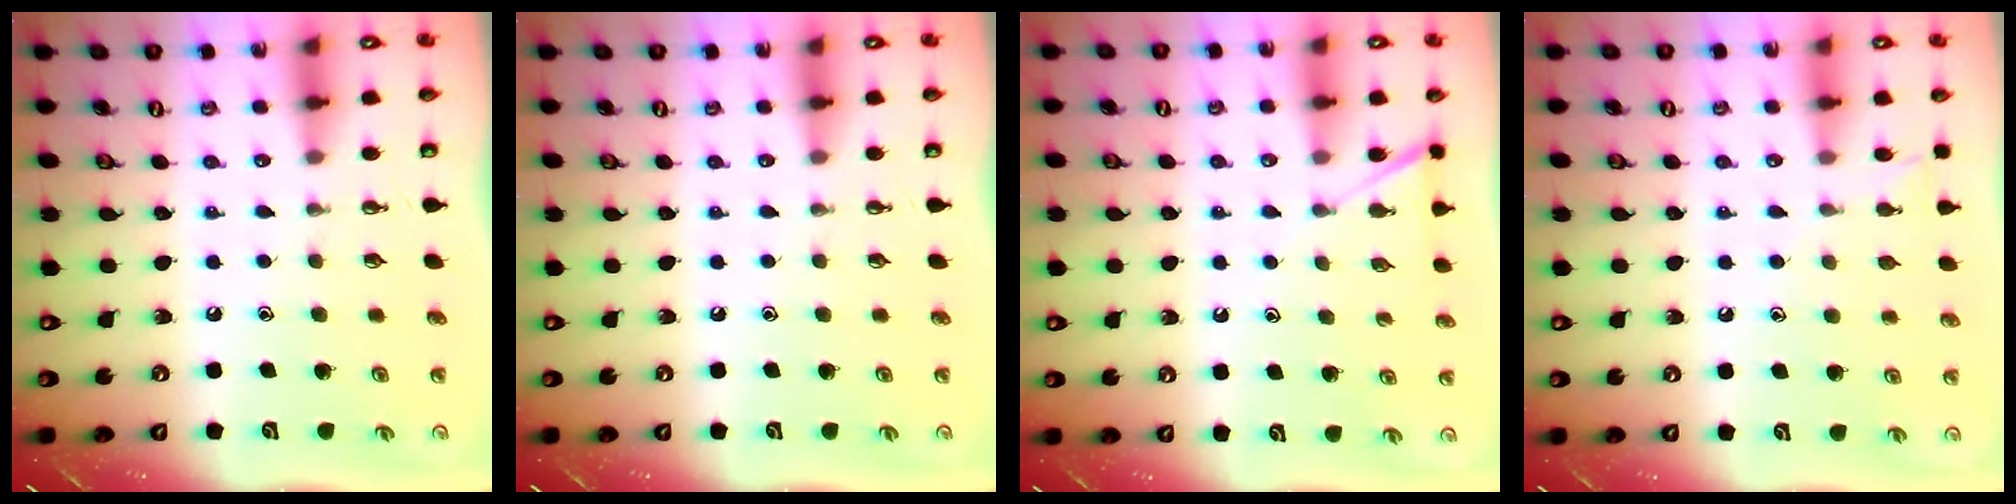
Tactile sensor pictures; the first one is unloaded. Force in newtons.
{"total": 0.0}
{"total": 4.6, "press": 4.6, "slide": 0.6}
{"total": 4.5, "press": 4.5, "slide": 0.5}